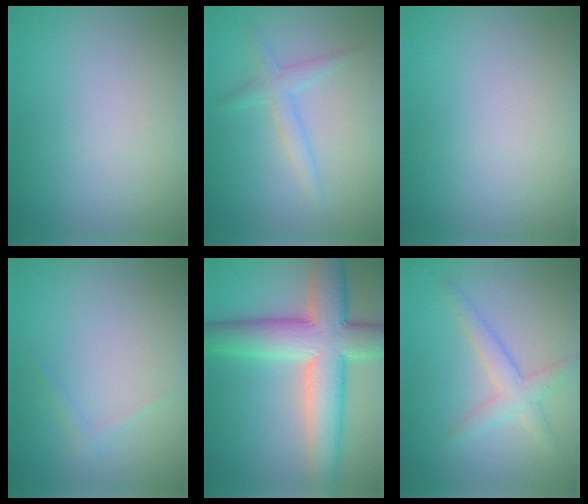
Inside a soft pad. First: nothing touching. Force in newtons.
{"total": 1.9, "press": 1.9, "slide": 0.1}
{"total": 0.0}
{"total": 0.7, "press": 0.7, "slide": 0.1}
{"total": 9.5, "press": 9.5, "slide": 0.2}
{"total": 2.2, "press": 2.2, "slide": 0.2}